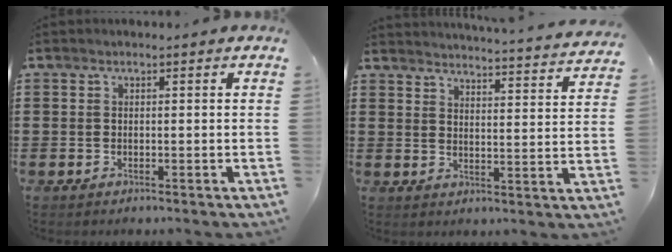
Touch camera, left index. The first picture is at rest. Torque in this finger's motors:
{"motor_torque": [1.08, -1.06, 0.56, 0.09]}